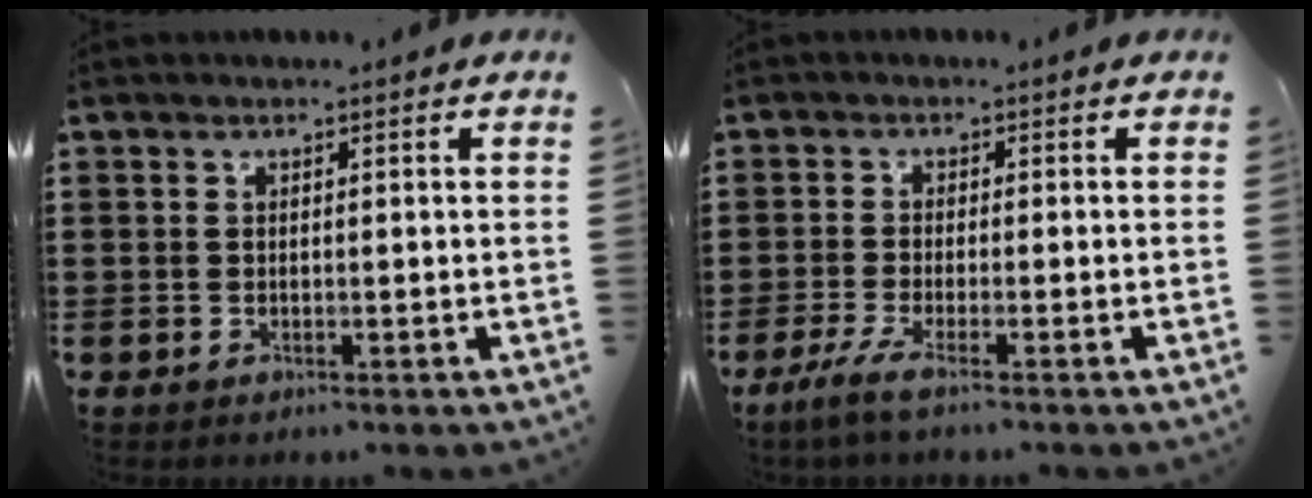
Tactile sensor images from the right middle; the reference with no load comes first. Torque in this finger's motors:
{"motor_torque": [-0.12, 0.03, -0.16, -0.04]}